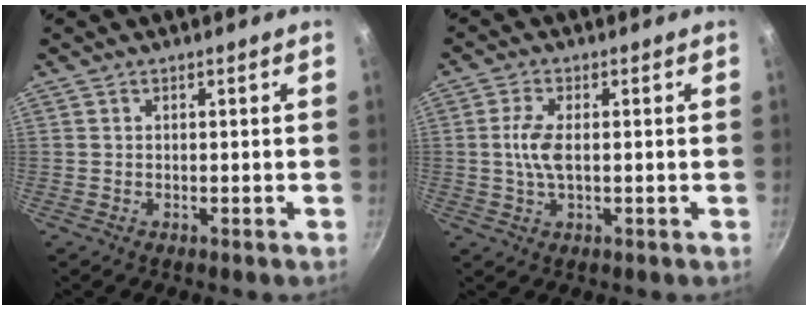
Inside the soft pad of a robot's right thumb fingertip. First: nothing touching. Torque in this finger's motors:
{"motor_torque": [0.74, 0.98, 0.62, -0.17, 0.06]}